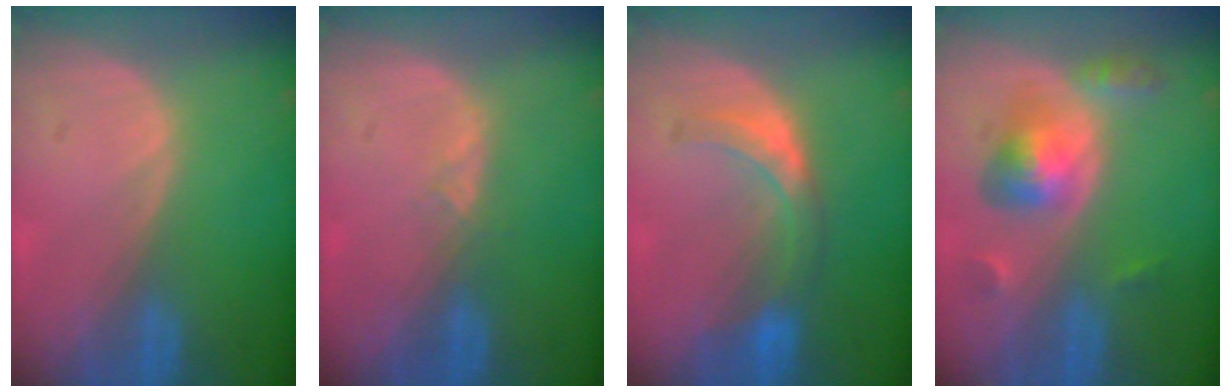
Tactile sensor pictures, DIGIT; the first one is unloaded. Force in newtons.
{"total": 1.4, "press": 1.2, "slide": 0.8}
{"total": 5.8, "press": 5.6, "slide": 1.5}
{"total": 5.9, "press": 5.5, "slide": 1.9}